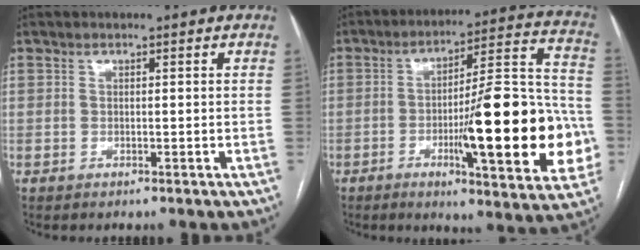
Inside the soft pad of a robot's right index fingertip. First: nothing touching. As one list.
[{"total": 22.9, "force": [-5.4, 3.7, 22.0], "torque": [-0.268, 0.011, -0.069]}]